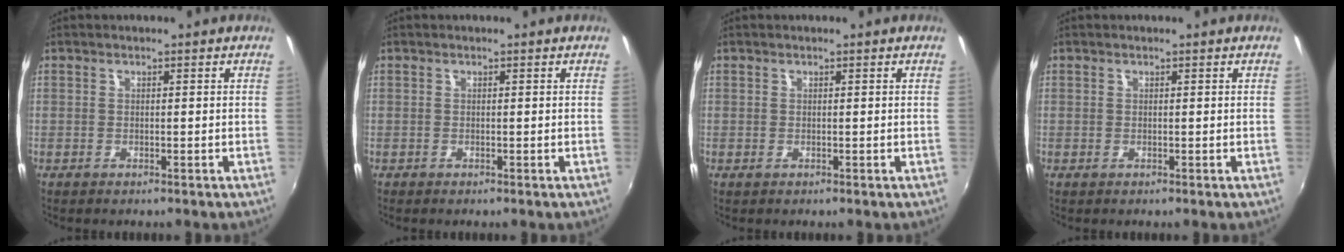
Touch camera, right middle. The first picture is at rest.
{"total": 0.0}
{"total": 0.0}
{"total": 0.0}